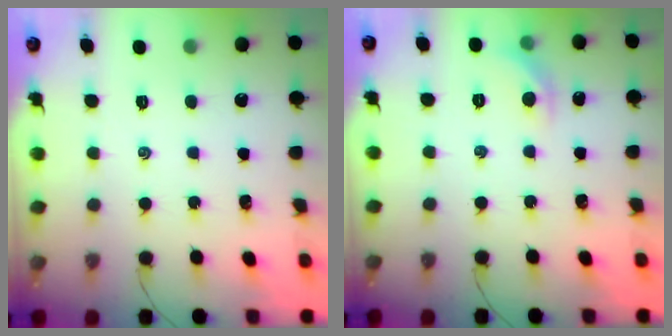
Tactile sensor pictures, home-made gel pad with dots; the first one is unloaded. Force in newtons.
{"total": 6.0, "press": 5.8, "slide": 1.4}